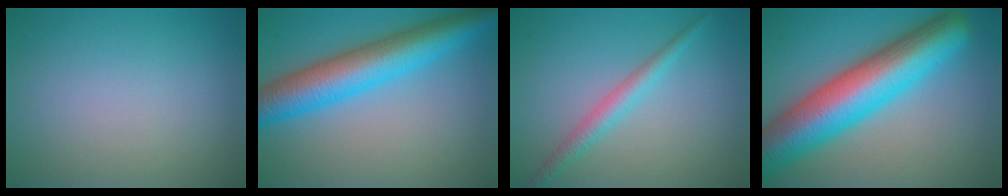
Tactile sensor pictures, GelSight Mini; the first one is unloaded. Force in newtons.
{"total": 8.5, "press": 8.5, "slide": 0.1}
{"total": 2.4, "press": 2.3, "slide": 0.2}
{"total": 11.8, "press": 11.8, "slide": 0.3}